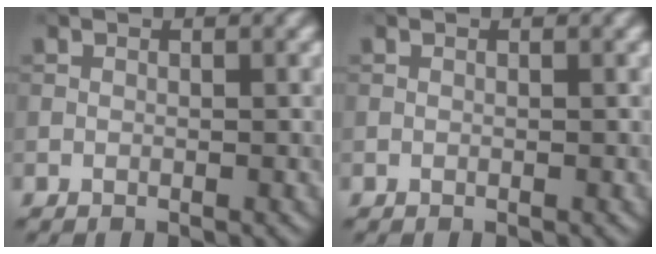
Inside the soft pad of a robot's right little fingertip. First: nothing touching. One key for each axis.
{"total": 0.0}